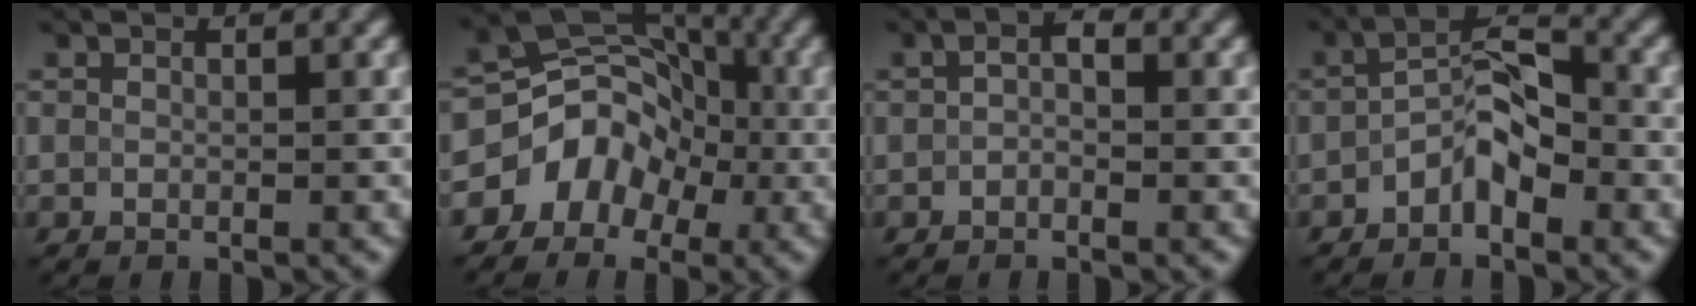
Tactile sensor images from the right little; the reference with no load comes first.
{"total": 6.9, "force": [-2.2, 5.6, 3.2], "torque": [-0.022, 0.014, -0.056]}
{"total": 1.5, "force": [-0.2, 0.9, 1.2], "torque": [-0.020, 0.003, -0.008]}
{"total": 4.3, "force": [-1.8, 2.1, 3.3], "torque": [-0.055, 0.016, -0.040]}